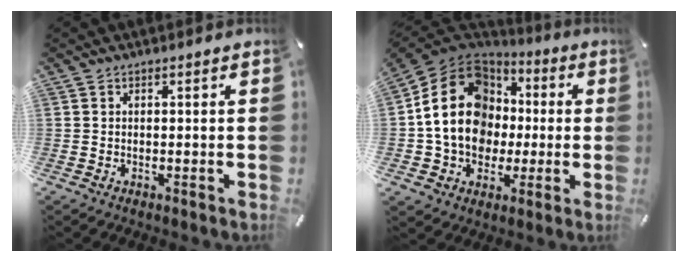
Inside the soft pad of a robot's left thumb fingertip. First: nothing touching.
{"total": 18.6, "force": [0.0, 15.9, 9.8], "torque": [-0.190, 0.007, 0.003]}